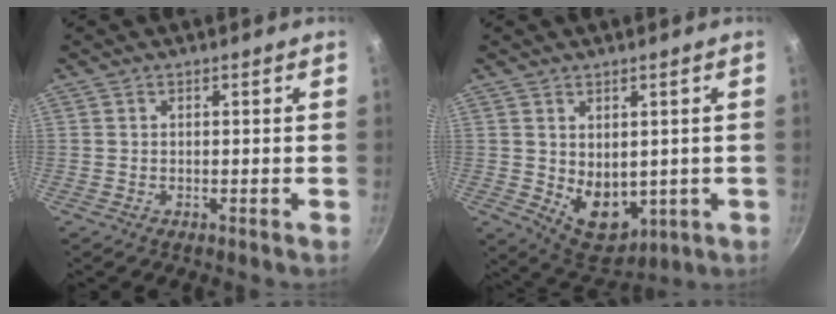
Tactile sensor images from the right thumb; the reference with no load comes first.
{"total": 9.4, "force": [0.0, 6.6, 6.7], "torque": [-0.070, -0.024, 0.025]}